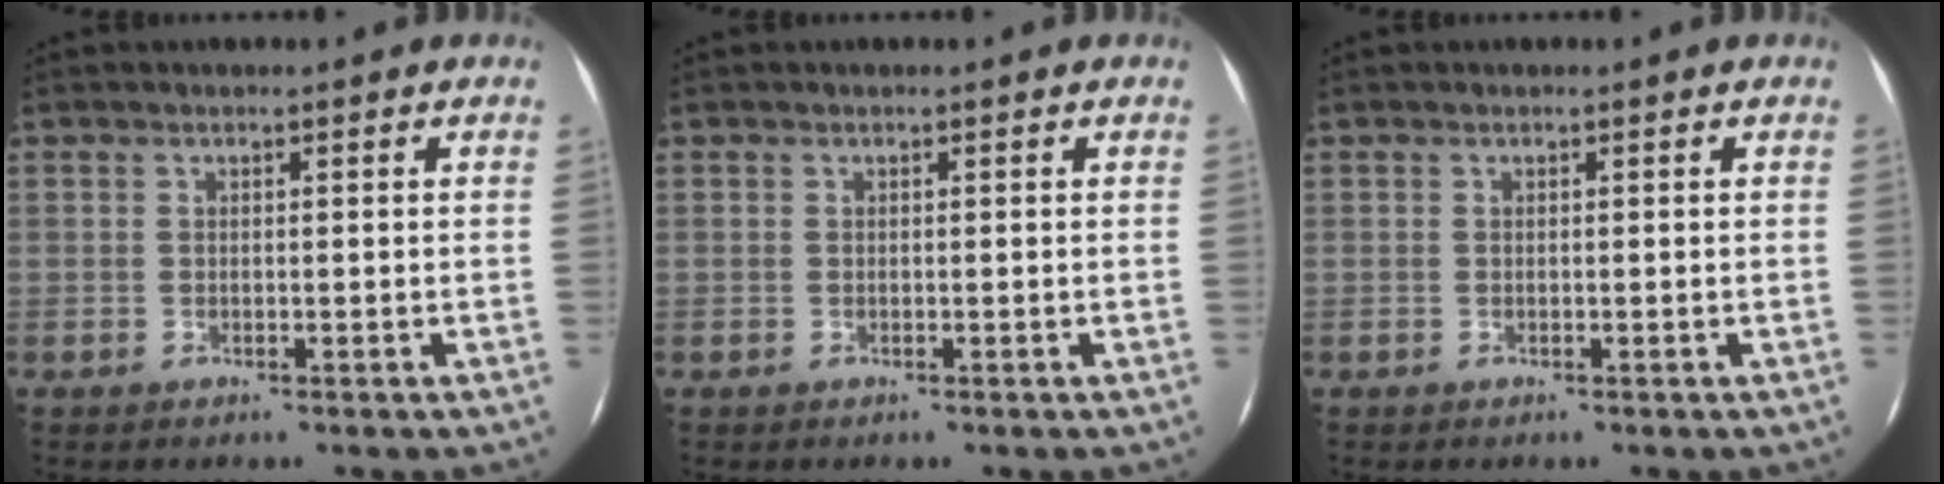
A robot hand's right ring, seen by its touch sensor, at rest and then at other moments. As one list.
[{"total": 0.0}, {"total": 0.0}]